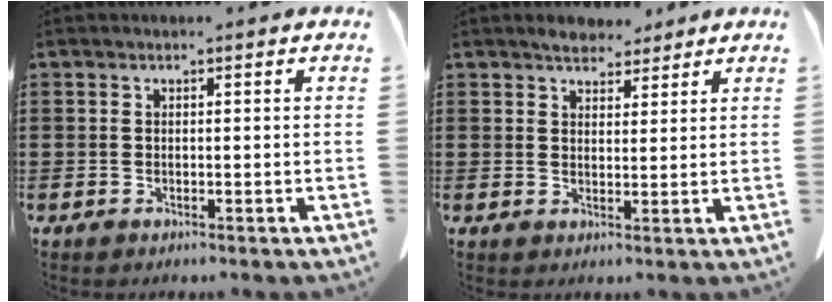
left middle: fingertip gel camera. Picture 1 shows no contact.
{"total": 3.6, "force": [3.3, 1.4, 0.6], "torque": [-0.012, -0.003, 0.061]}